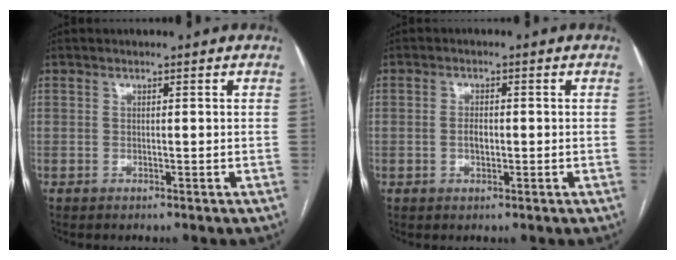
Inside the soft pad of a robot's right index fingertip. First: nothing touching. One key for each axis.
{"total": 2.3, "fx": -0.3, "fy": 1.2, "fz": 1.9, "tx": -0.034, "ty": 0.003, "tz": -0.004}